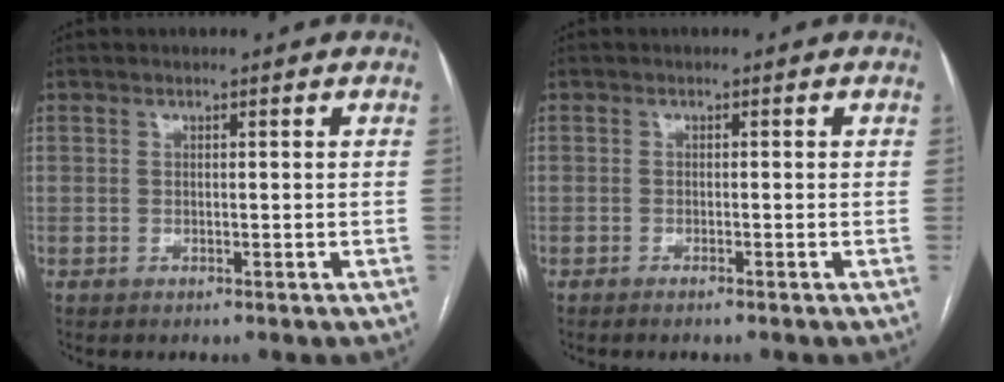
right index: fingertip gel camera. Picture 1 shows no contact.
{"total": 1.0, "force": [-0.8, -0.1, 0.6], "torque": [-0.014, -0.001, -0.014]}